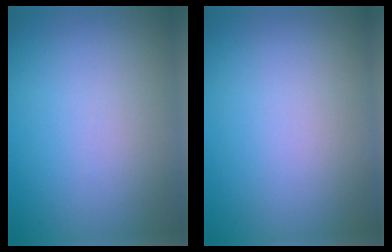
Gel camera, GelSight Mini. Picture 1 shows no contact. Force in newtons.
{"total": 0.0}